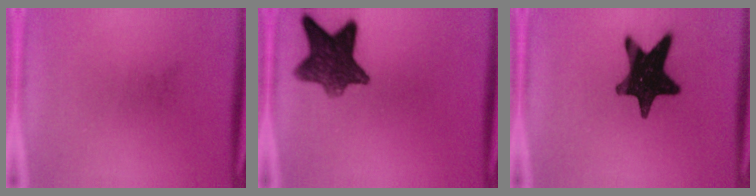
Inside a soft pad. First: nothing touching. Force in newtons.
{"total": 10.5}
{"total": 16.5}